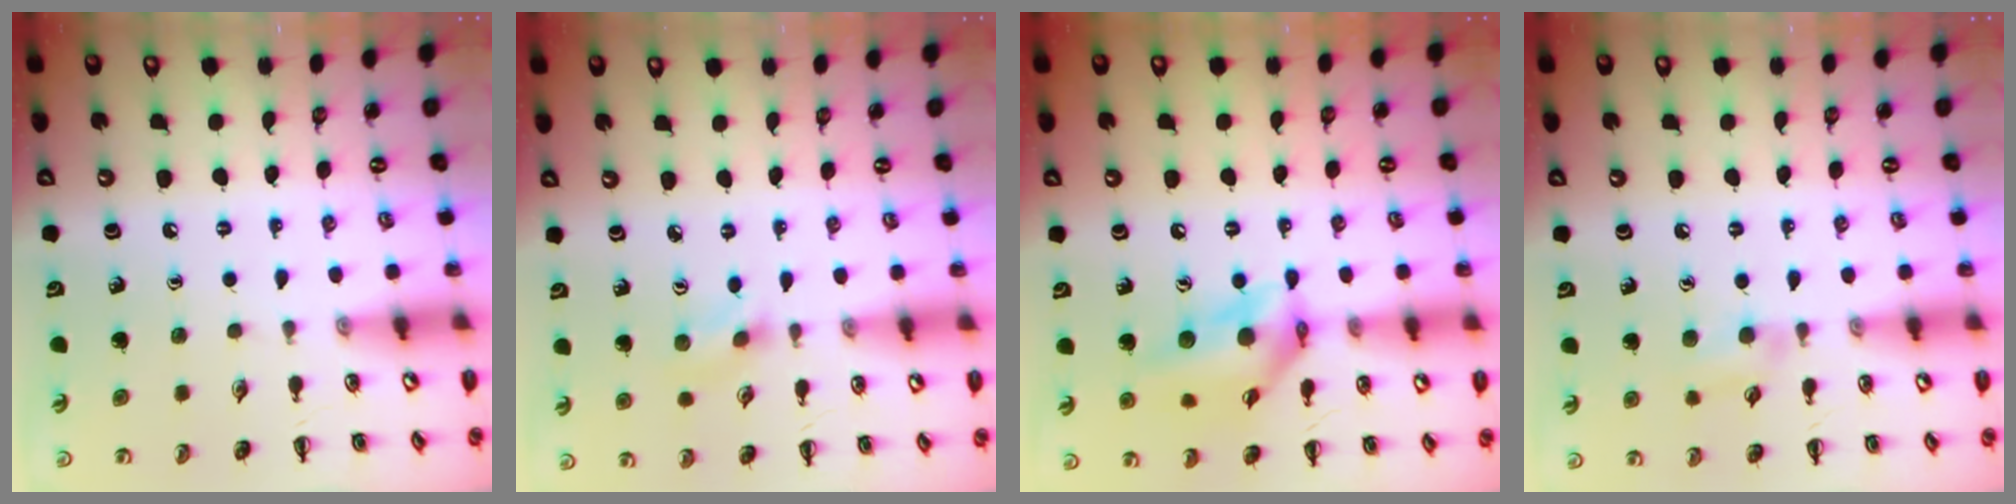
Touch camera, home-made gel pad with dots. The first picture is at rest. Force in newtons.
{"total": 1.2, "press": 1.1, "slide": 0.3}
{"total": 15.3, "press": 15.0, "slide": 3.1}
{"total": 6.7, "press": 6.4, "slide": 2.0}